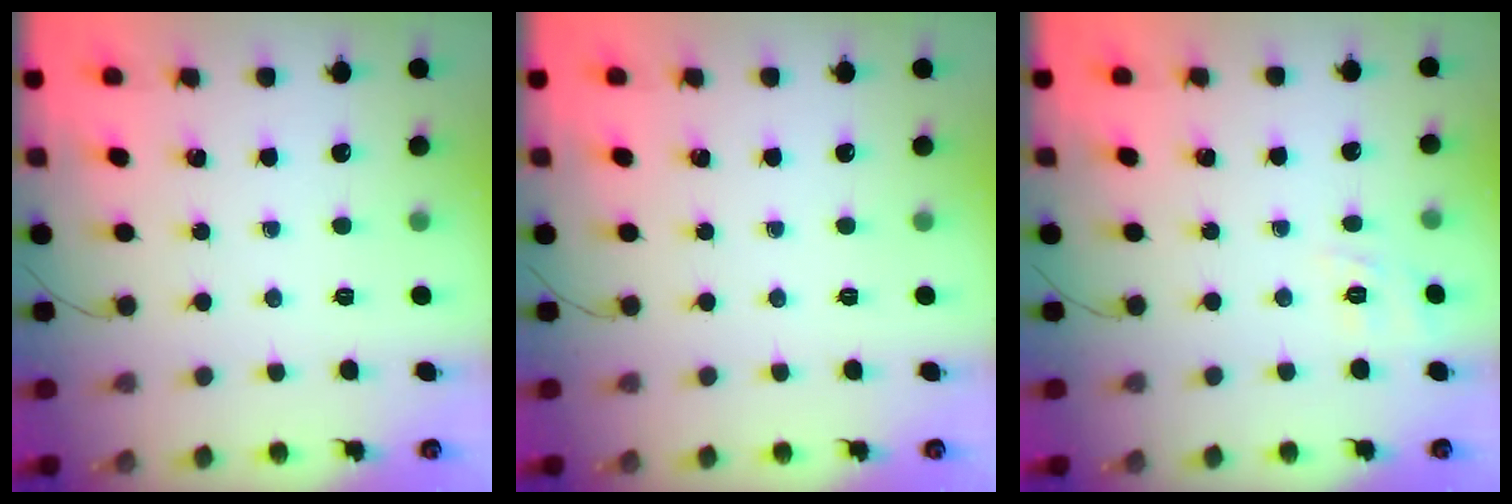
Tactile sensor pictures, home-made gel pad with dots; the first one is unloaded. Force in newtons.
{"total": 0.0}
{"total": 1.9, "press": 0.5, "slide": 1.8}